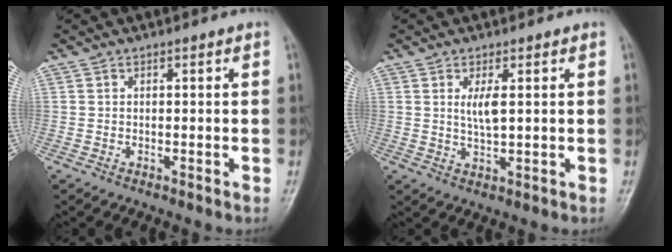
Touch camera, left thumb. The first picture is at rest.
{"total": 3.7, "force": [1.1, 1.1, 3.4], "torque": [-0.063, -0.012, 0.022]}